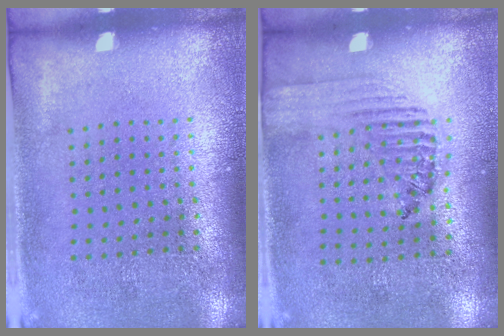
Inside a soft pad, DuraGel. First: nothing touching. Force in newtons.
{"total": 1.3, "press": 1.0, "slide": 0.8}